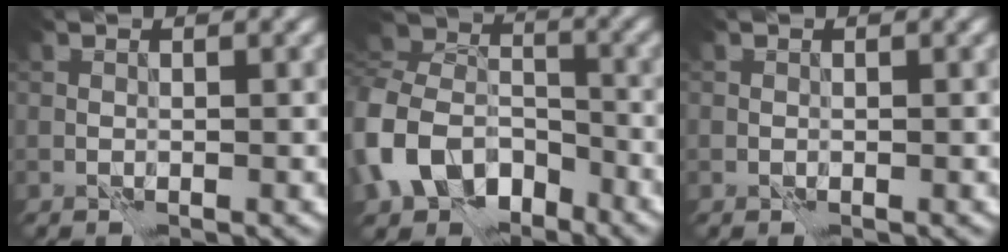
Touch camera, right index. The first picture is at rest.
{"total": 9.1, "force": [-3.8, 7.0, 4.3], "torque": [-0.097, -0.013, -0.080]}
{"total": 0.0}